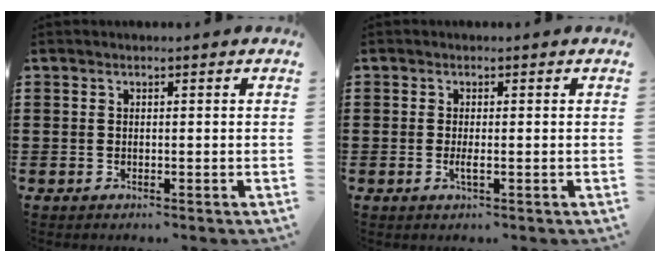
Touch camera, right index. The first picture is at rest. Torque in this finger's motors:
{"motor_torque": [1.18, 0.95, 0.29, 0.05]}